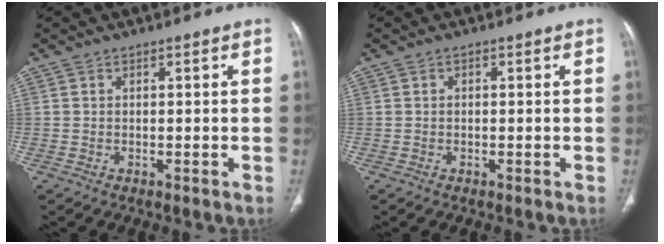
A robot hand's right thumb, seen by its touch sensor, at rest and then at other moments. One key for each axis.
{"total": 0.6, "fx": 0.1, "fy": 0.4, "fz": 0.5, "tx": -0.011, "ty": 0.002, "tz": 0.002}